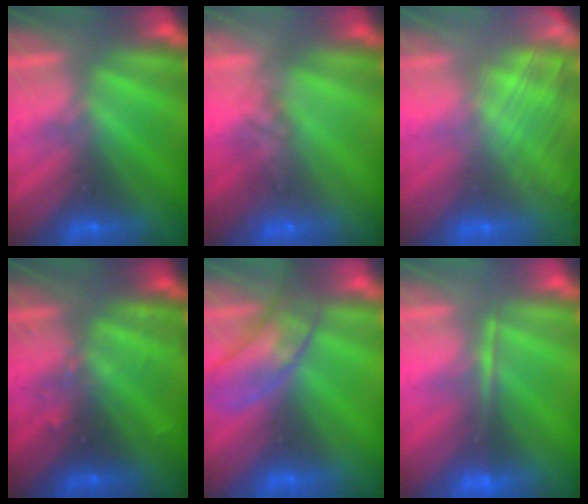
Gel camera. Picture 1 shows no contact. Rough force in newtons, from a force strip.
{"total": 1.7}
{"total": 2.9}
{"total": 2.4}
{"total": 2.9}
{"total": 1.6}